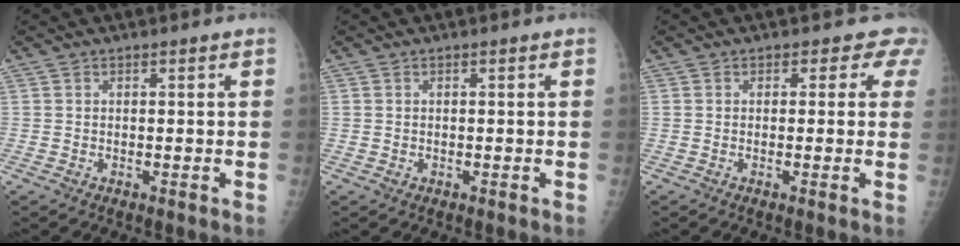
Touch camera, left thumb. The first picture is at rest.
{"total": 0.6, "force": [-0.2, 0.6, 0.2], "torque": [-0.002, 0.001, -0.001]}
{"total": 3.0, "force": [1.9, 2.3, 0.5], "torque": [0.025, -0.006, -0.004]}